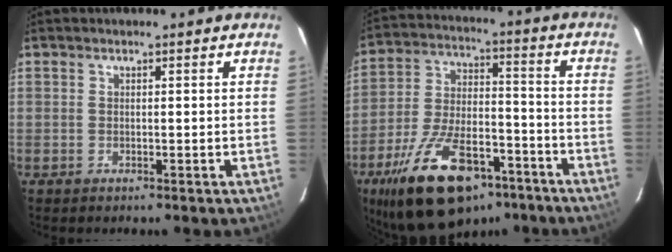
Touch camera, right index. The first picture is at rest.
{"total": 23.6, "force": [-15.2, 11.0, 14.4], "torque": [-0.278, -0.010, -0.235]}